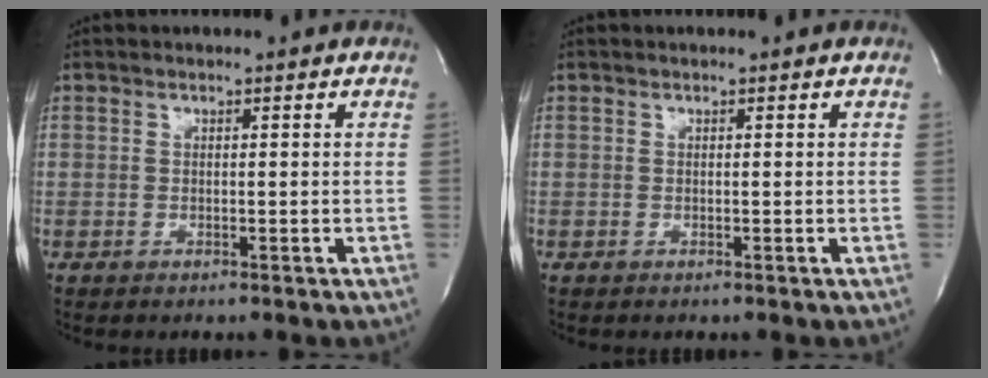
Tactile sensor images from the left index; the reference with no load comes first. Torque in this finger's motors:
{"motor_torque": [0.00, 0.00, 0.00, 0.00]}